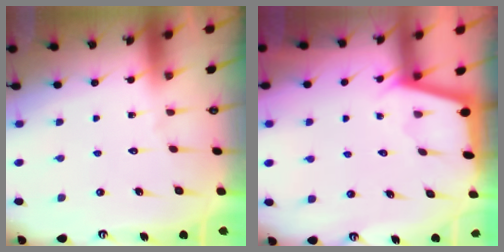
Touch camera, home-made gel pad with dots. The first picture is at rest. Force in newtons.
{"total": 2.0, "press": 2.0, "slide": 0.3}